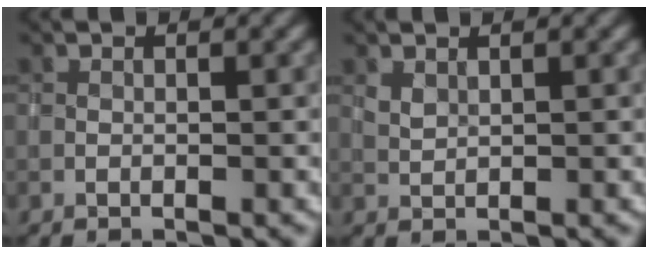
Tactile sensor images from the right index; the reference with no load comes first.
{"total": 0.8, "force": [0.6, 0.4, 0.3], "torque": [-0.012, -0.001, 0.015]}